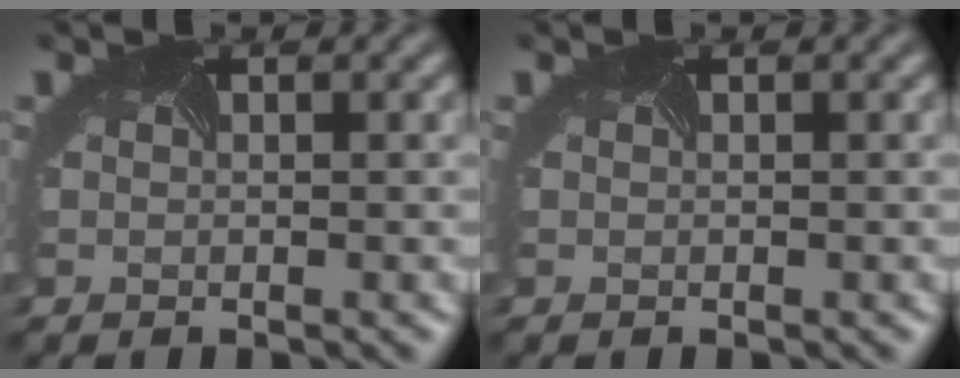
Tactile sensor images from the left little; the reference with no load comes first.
{"total": 0.0}